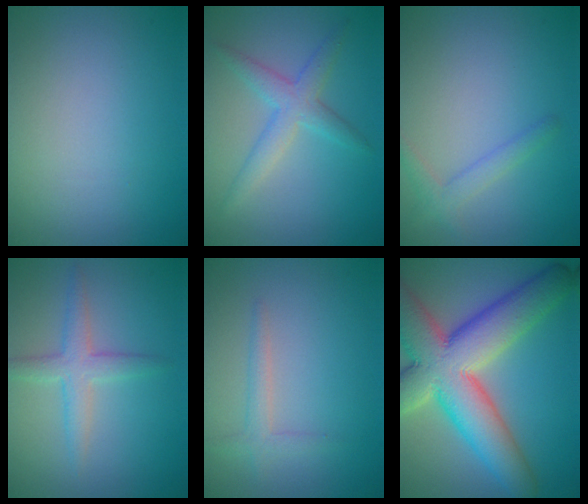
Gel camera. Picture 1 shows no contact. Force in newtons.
{"total": 3.0, "press": 3.0, "slide": 0.1}
{"total": 1.8, "press": 1.7, "slide": 0.1}
{"total": 2.9, "press": 2.9, "slide": 0.1}
{"total": 1.6, "press": 1.6, "slide": 0.1}
{"total": 12.3, "press": 12.3, "slide": 1.0}